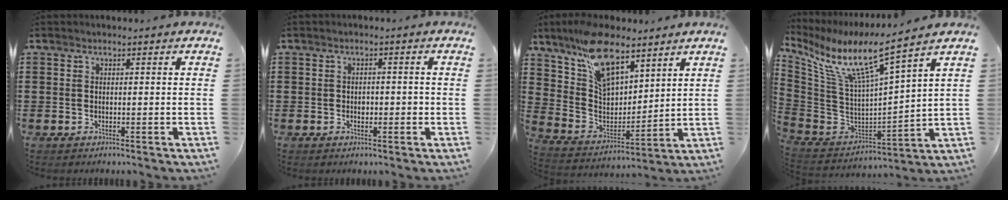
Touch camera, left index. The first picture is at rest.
{"total": 1.5, "force": [-0.4, 0.9, 1.1], "torque": [-0.022, 0.005, -0.010]}
{"total": 13.8, "force": [9.1, 6.1, 8.3], "torque": [-0.172, -0.024, 0.169]}
{"total": 9.8, "force": [6.5, 0.9, 7.3], "torque": [-0.167, -0.053, 0.102]}